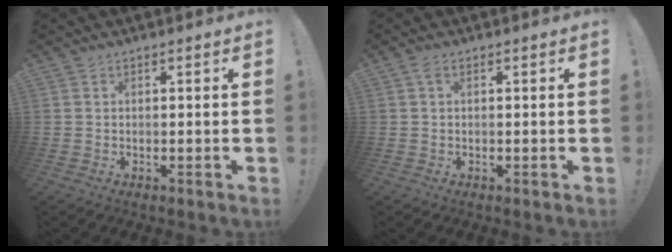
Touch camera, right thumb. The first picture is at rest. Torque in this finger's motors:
{"motor_torque": [0.44, 0.10, 0.51, -0.37, -0.03]}